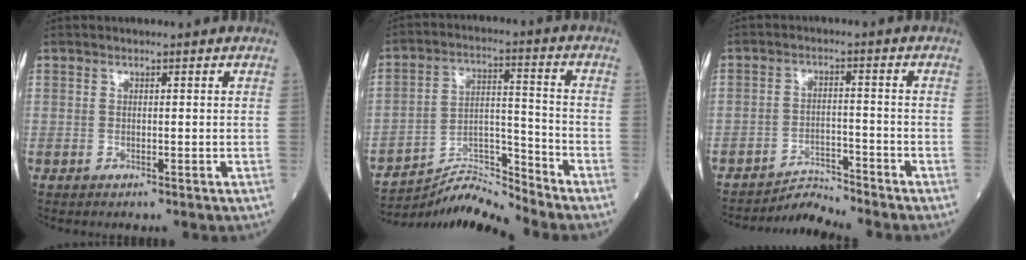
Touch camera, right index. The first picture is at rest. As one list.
[{"total": 8.6, "force": [-8.5, -1.6, -0.1], "torque": [-0.004, 0.032, -0.153]}, {"total": 4.3, "force": [-4.0, -0.9, -1.1], "torque": [0.017, -0.007, -0.066]}]